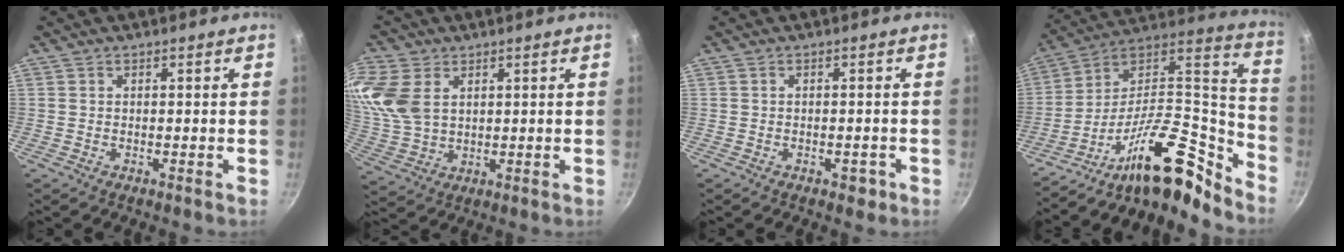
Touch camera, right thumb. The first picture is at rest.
{"total": 10.8, "force": [3.6, 7.5, 6.9], "torque": [-0.138, -0.014, 0.079]}
{"total": 2.3, "force": [-1.2, 1.3, 1.5], "torque": [-0.014, 0.010, -0.009]}
{"total": 22.7, "force": [-16.3, 7.7, 13.8], "torque": [-0.143, 0.118, -0.292]}